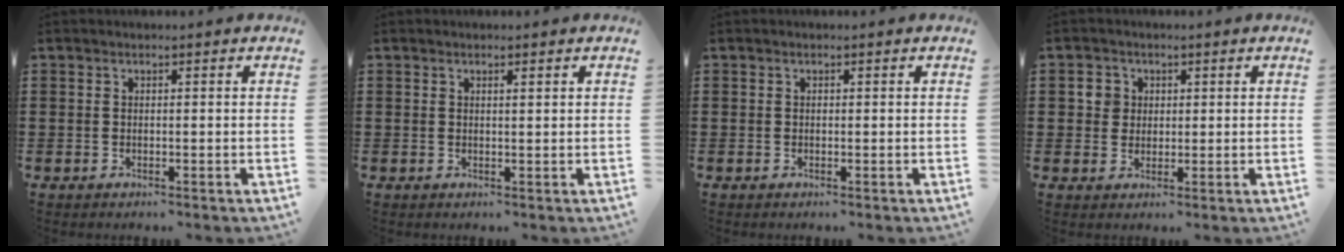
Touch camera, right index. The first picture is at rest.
{"total": 0.7, "force": [0.3, 0.1, 0.6], "torque": [-0.012, 0.000, 0.006]}
{"total": 0.0}
{"total": 3.0, "force": [0.8, 2.8, 0.7], "torque": [-0.027, 0.010, 0.013]}